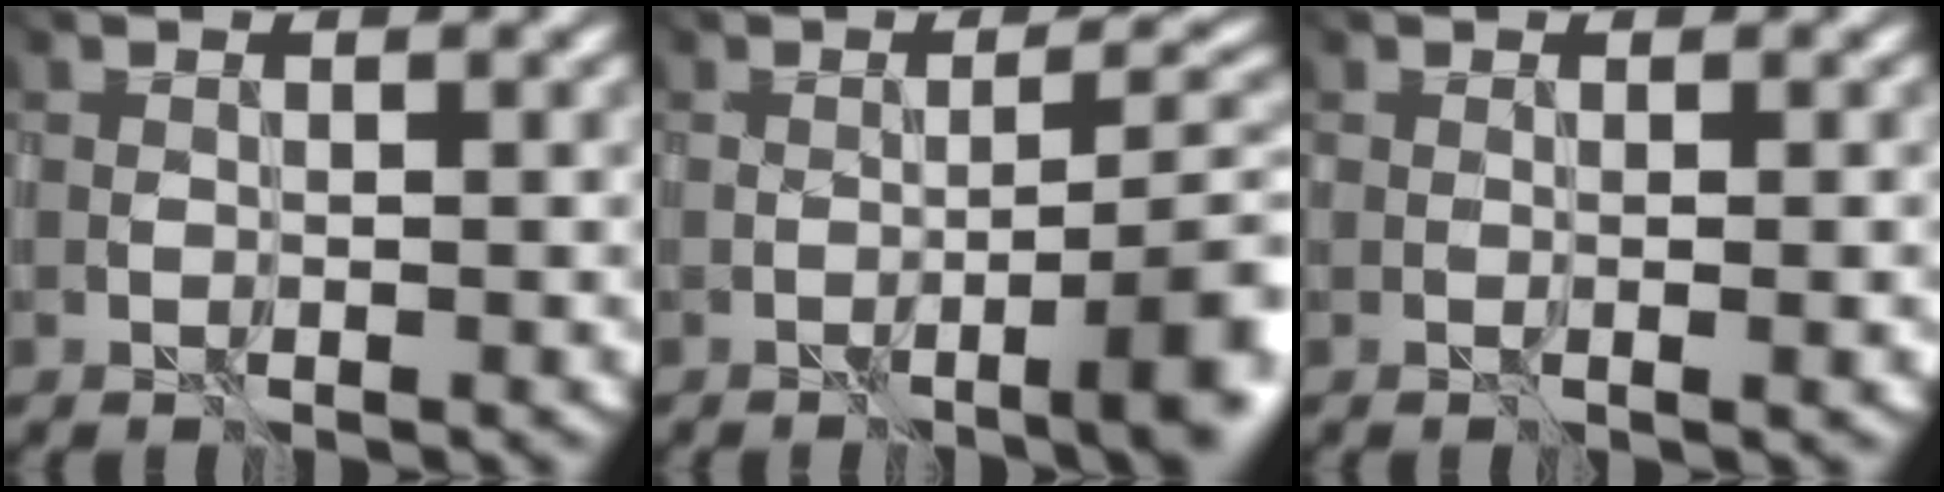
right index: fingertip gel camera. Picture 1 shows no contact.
{"total": 5.5, "force": [-3.5, 0.0, 4.3], "torque": [-0.058, 0.004, -0.030]}
{"total": 0.9, "force": [-0.2, 0.0, 0.9], "torque": [-0.008, 0.000, 0.000]}